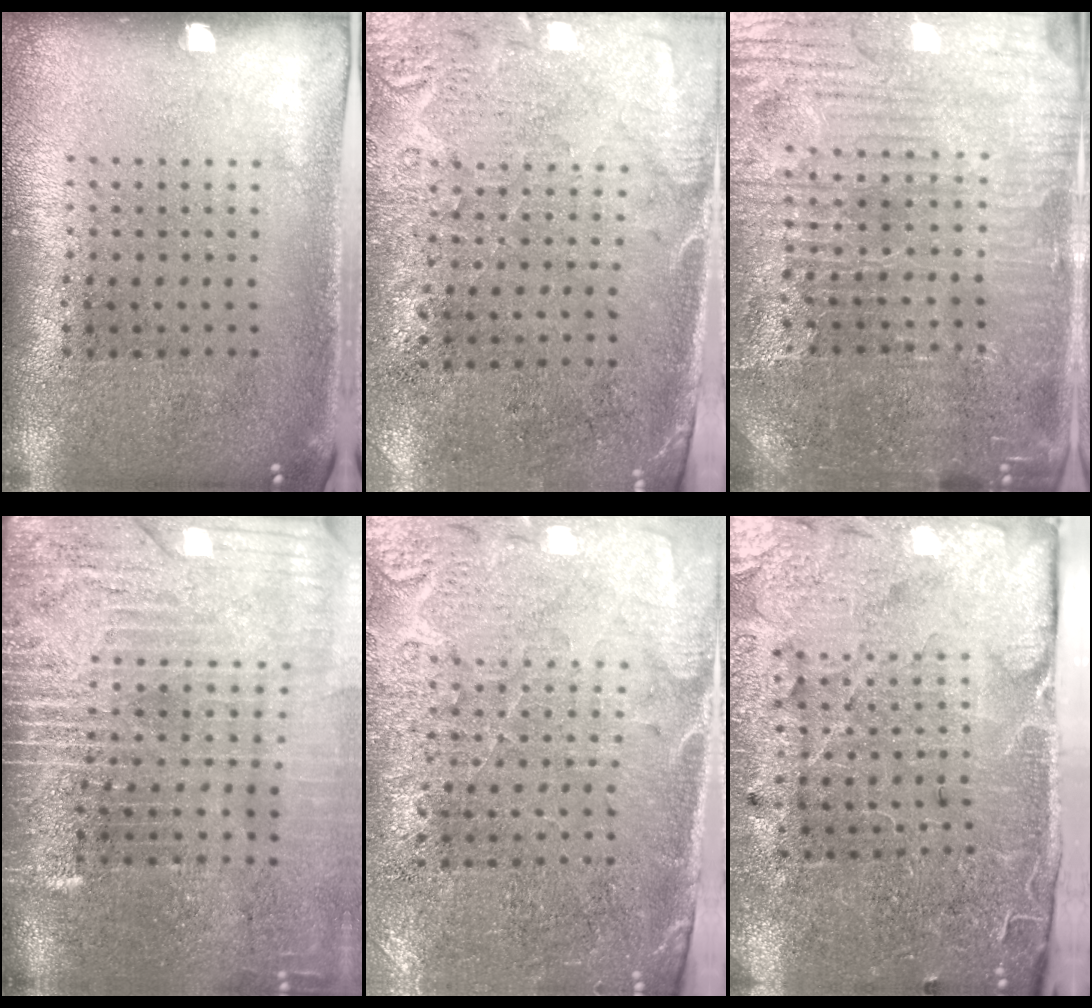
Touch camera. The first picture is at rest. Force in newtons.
{"total": 2.7, "press": 2.4, "slide": 1.2}
{"total": 4.9, "press": 4.7, "slide": 1.2}
{"total": 4.5, "press": 3.8, "slide": 2.4}
{"total": 3.0, "press": 2.9, "slide": 0.9}
{"total": 3.5, "press": 3.4, "slide": 0.7}